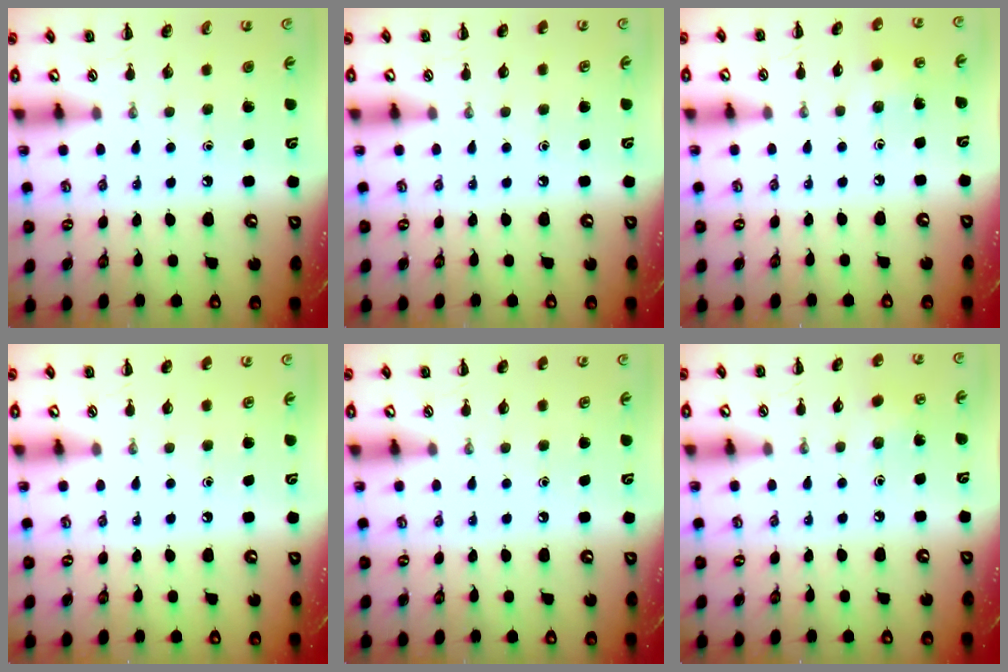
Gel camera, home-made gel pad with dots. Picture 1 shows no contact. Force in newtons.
{"total": 0.0}
{"total": 2.6, "press": 2.5, "slide": 0.7}
{"total": 0.0}
{"total": 0.0}
{"total": 2.8, "press": 2.6, "slide": 0.9}